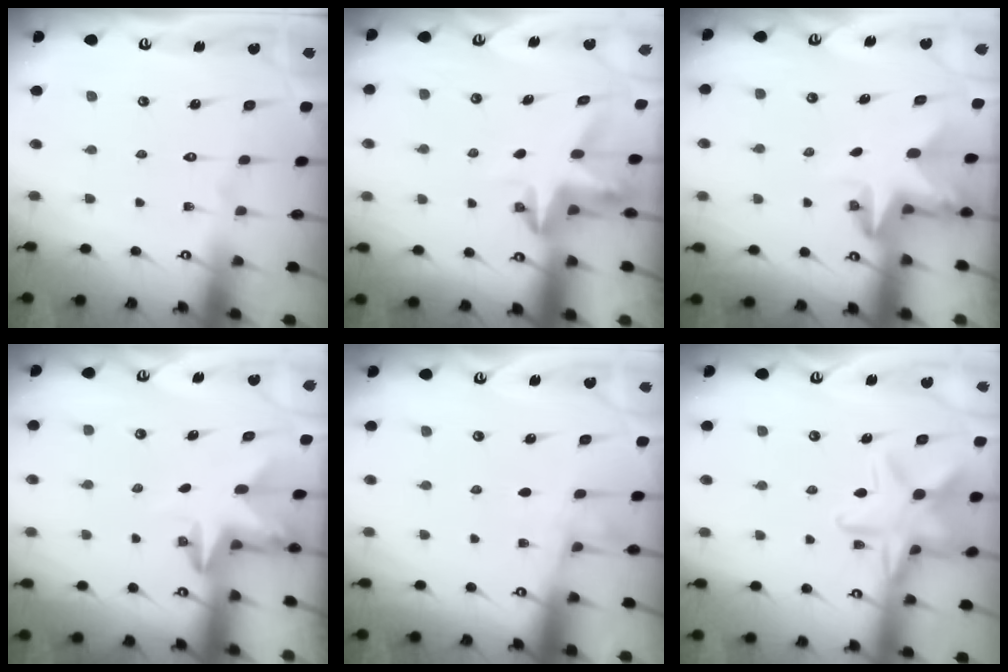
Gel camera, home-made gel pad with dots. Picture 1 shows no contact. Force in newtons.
{"total": 3.6, "press": 3.6, "slide": 0.3}
{"total": 2.8, "press": 2.8, "slide": 0.2}
{"total": 2.8, "press": 2.8, "slide": 0.7}
{"total": 2.7, "press": 2.5, "slide": 1.2}
{"total": 14.4, "press": 14.4, "slide": 0.9}